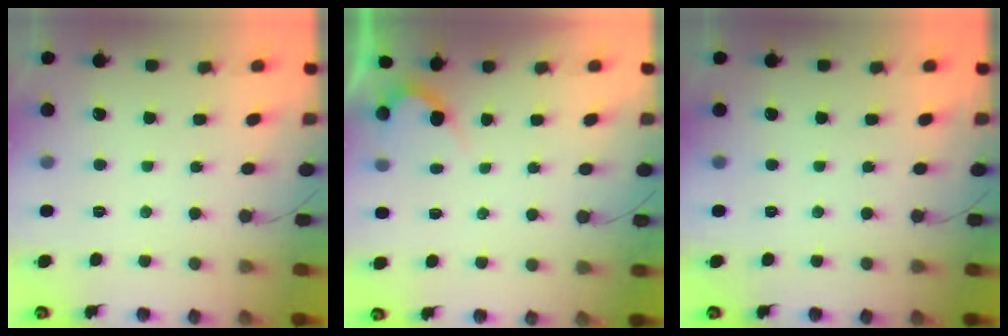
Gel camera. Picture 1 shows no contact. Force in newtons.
{"total": 2.1, "press": 2.1, "slide": 0.1}
{"total": 0.0}